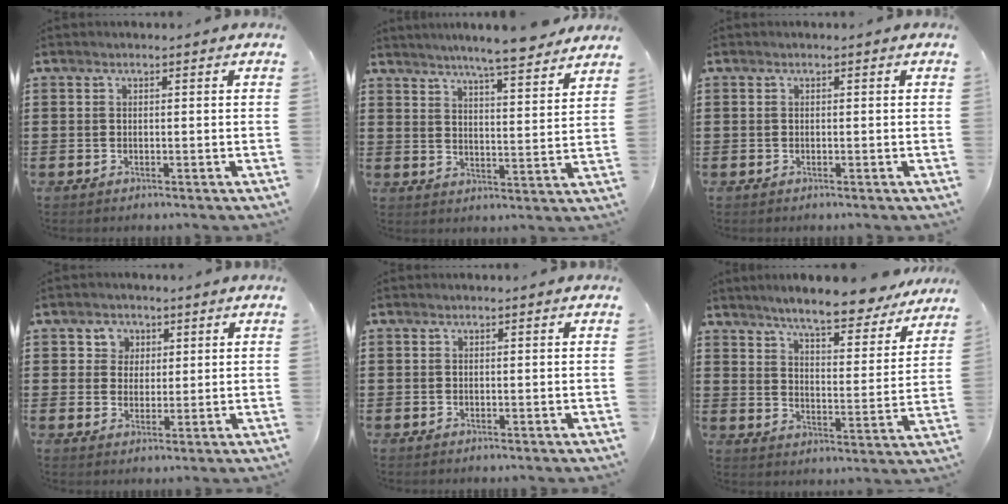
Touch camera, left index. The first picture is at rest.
{"total": 6.0, "force": [5.6, -0.6, 2.1], "torque": [-0.054, -0.033, 0.095]}
{"total": 0.0}
{"total": 3.2, "force": [1.5, 2.8, 0.1], "torque": [-0.011, 0.007, 0.025]}
{"total": 0.0}
{"total": 7.8, "force": [7.1, 0.3, 3.1], "torque": [-0.073, -0.047, 0.119]}